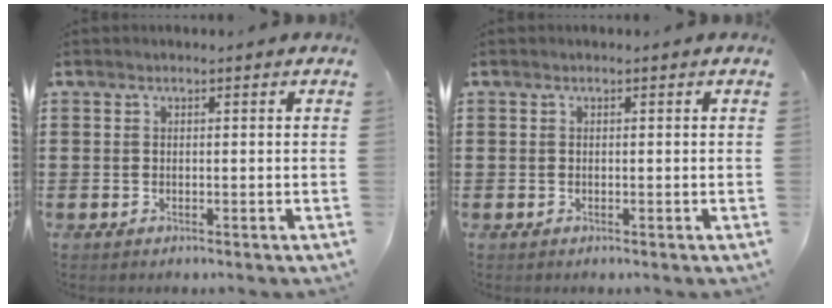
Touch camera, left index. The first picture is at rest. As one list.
[{"total": 0.0}]